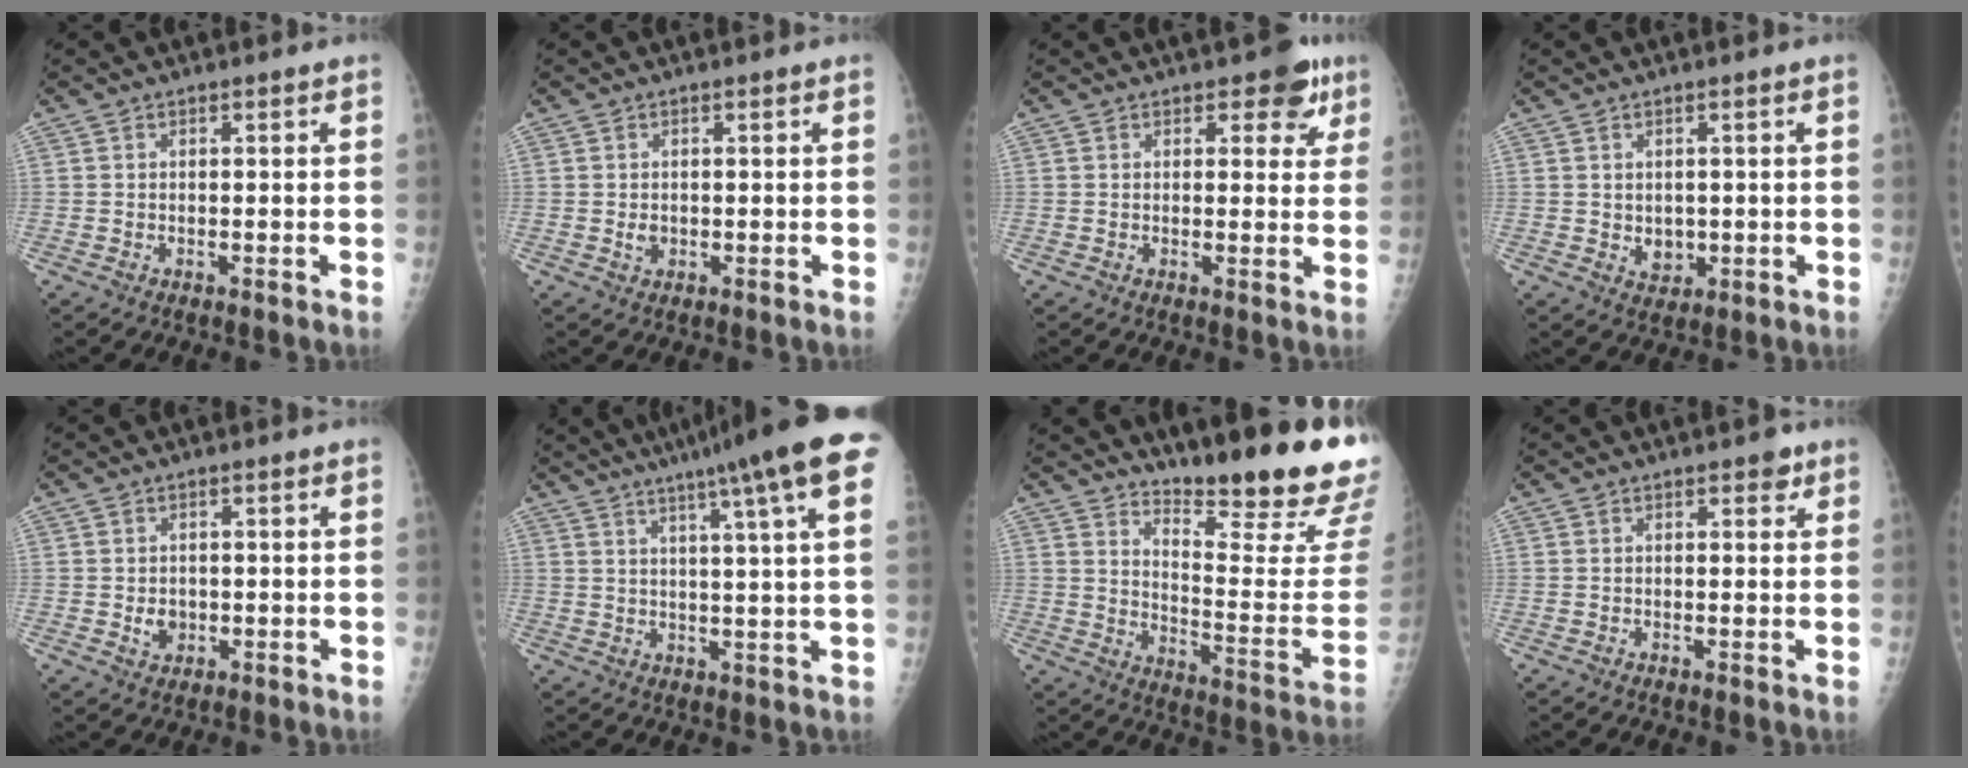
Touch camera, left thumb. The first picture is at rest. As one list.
[{"total": 1.4, "force": [0.0, 1.1, 0.8], "torque": [-0.012, 0.000, 0.004]}, {"total": 5.7, "force": [3.3, 3.1, 3.4], "torque": [-0.006, -0.011, 0.036]}, {"total": 3.0, "force": [0.1, 2.5, 1.7], "torque": [-0.015, -0.005, 0.012]}, {"total": 2.7, "force": [-0.3, 2.3, 1.5], "torque": [-0.013, 0.001, 0.002]}, {"total": 17.1, "force": [9.6, 1.0, 14.2], "torque": [-0.199, -0.002, 0.114]}, {"total": 23.4, "force": [19.9, 2.5, 12.1], "torque": [-0.151, -0.183, 0.267]}, {"total": 2.0, "force": [1.3, 1.1, 1.1], "torque": [0.000, -0.004, 0.011]}]